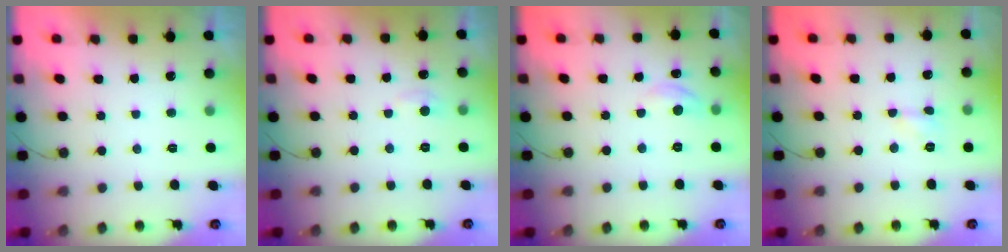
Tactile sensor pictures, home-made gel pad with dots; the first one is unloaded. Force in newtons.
{"total": 5.1, "press": 5.0, "slide": 0.6}
{"total": 5.1, "press": 5.0, "slide": 0.6}
{"total": 2.9, "press": 2.9, "slide": 0.3}